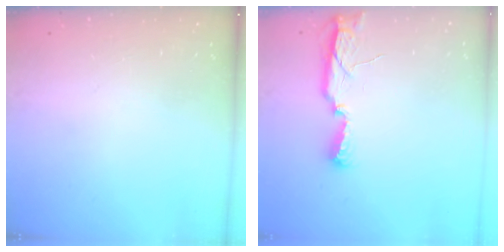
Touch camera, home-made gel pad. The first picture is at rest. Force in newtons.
{"total": 9.5, "press": 8.0, "slide": 5.2}